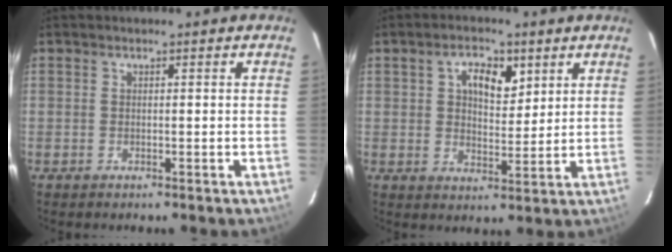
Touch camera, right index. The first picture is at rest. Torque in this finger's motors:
{"motor_torque": [-0.02, 0.10, 0.06, 0.01]}